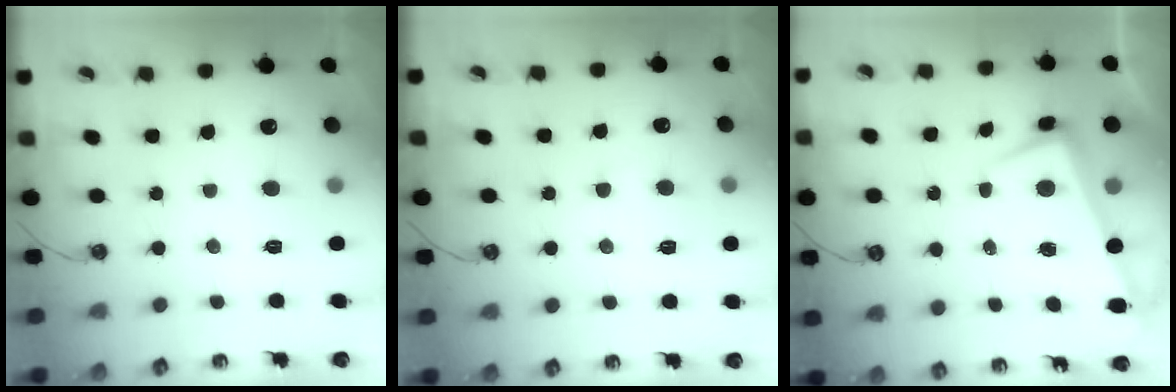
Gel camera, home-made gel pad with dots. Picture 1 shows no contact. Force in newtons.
{"total": 1.1, "press": 1.0, "slide": 0.5}
{"total": 1.8, "press": 0.9, "slide": 1.6}